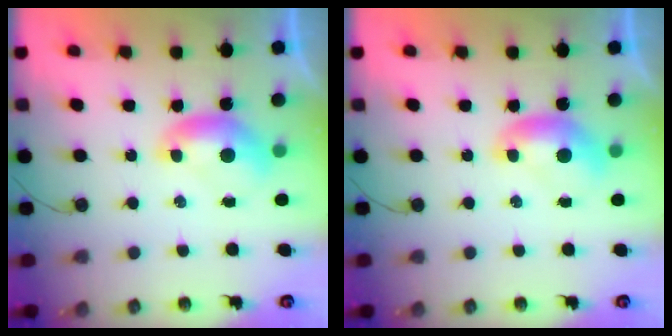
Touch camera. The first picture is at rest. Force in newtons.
{"total": 0.0}